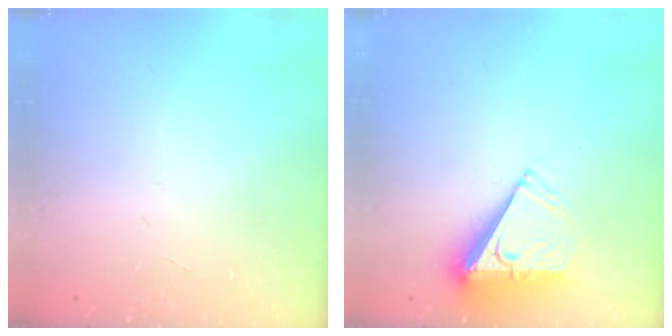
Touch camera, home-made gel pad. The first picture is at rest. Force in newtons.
{"total": 8.0, "press": 8.0, "slide": 0.5}